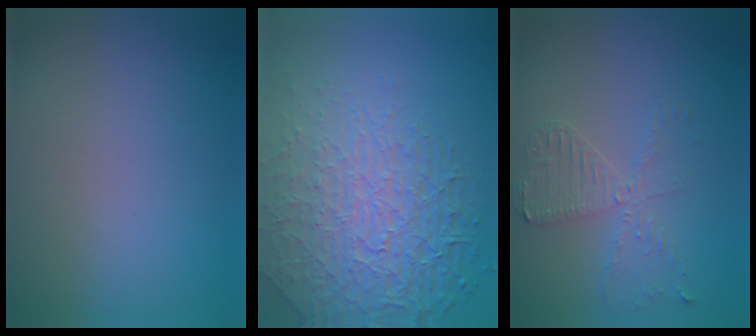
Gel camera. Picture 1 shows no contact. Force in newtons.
{"total": 8.7, "press": 5.9, "slide": 6.4}
{"total": 3.3, "press": 2.8, "slide": 1.7}